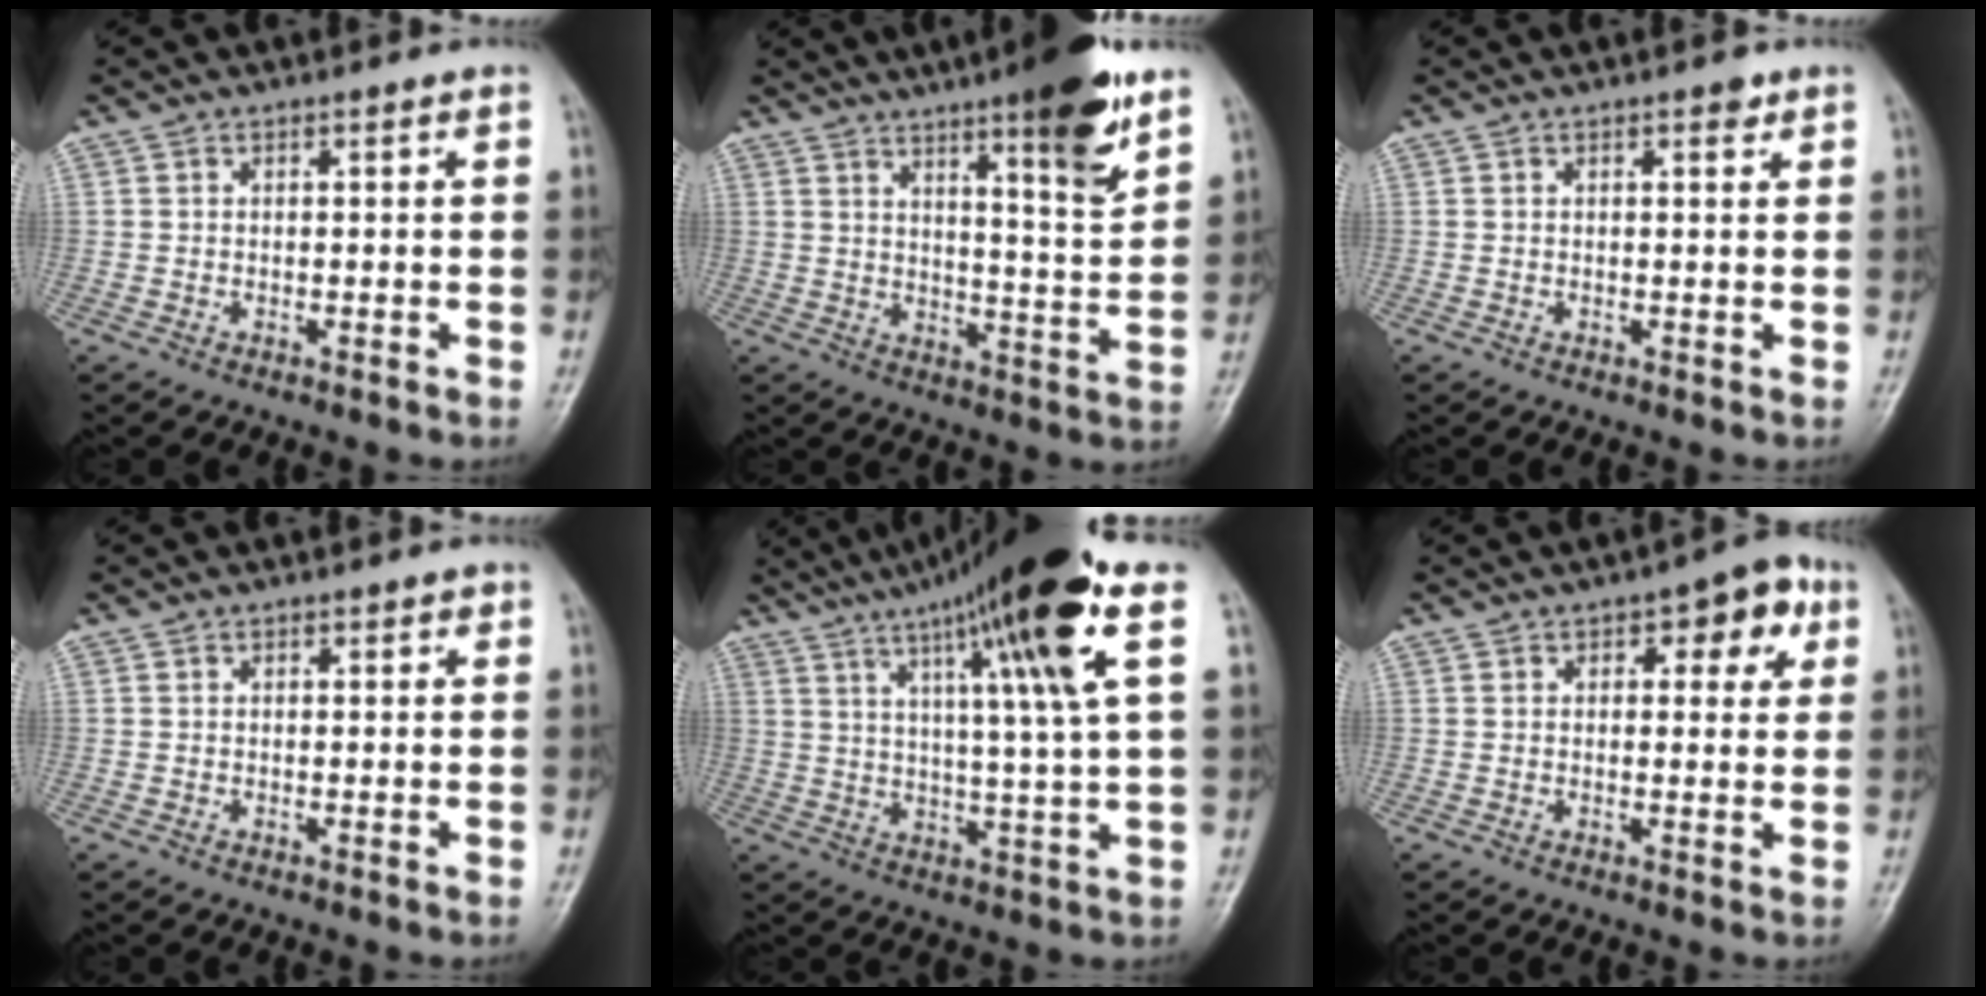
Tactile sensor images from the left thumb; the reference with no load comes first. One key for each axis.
{"total": 13.8, "fx": 8.4, "fy": 2.1, "fz": 10.7, "tx": -0.139, "ty": -0.051, "tz": 0.123}
{"total": 1.5, "fx": 0.9, "fy": 0.7, "fz": 1.0, "tx": -0.007, "ty": -0.002, "tz": 0.009}
{"total": 1.2, "fx": 0.6, "fy": 0.8, "fz": 0.7, "tx": 0.001, "ty": 0.000, "tz": 0.005}
{"total": 19.7, "fx": 9.5, "fy": 0.9, "fz": 17.2, "tx": -0.269, "ty": -0.011, "tz": 0.148}
{"total": 8.1, "fx": 3.2, "fy": 4.1, "fz": 6.2, "tx": -0.038, "ty": -0.001, "tz": 0.032}